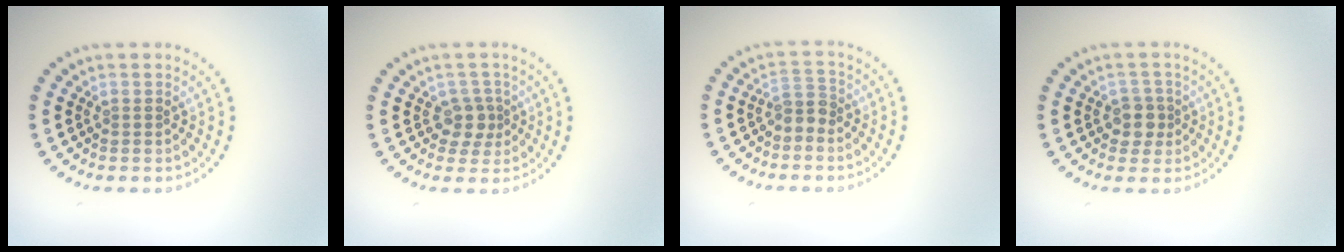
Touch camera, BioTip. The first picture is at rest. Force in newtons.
{"total": 2.0, "press": 1.7, "slide": 1.1}
{"total": 1.8, "press": 1.4, "slide": 1.2}
{"total": 2.1, "press": 1.8, "slide": 1.0}